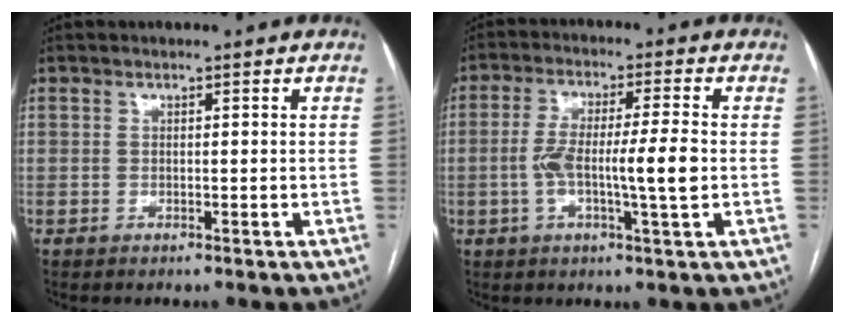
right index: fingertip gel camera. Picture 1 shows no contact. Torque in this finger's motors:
{"motor_torque": [1.41, -0.08, 0.47, 0.20]}